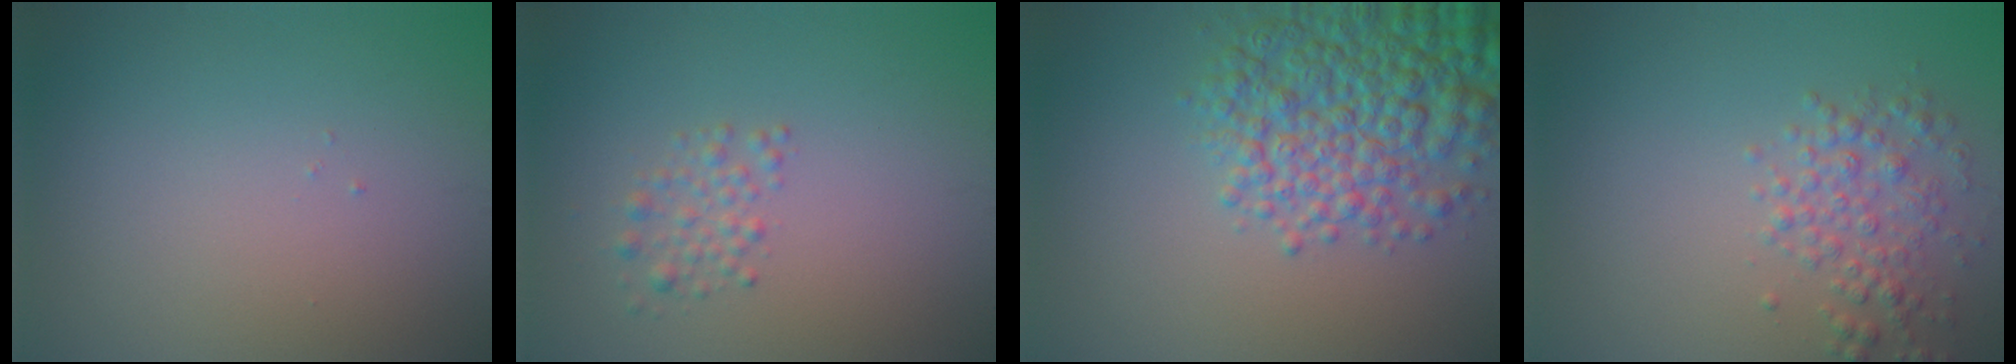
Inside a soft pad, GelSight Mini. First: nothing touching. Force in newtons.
{"total": 1.7, "press": 1.7, "slide": 0.0}
{"total": 7.7, "press": 7.7, "slide": 0.2}
{"total": 2.8, "press": 2.8, "slide": 0.1}